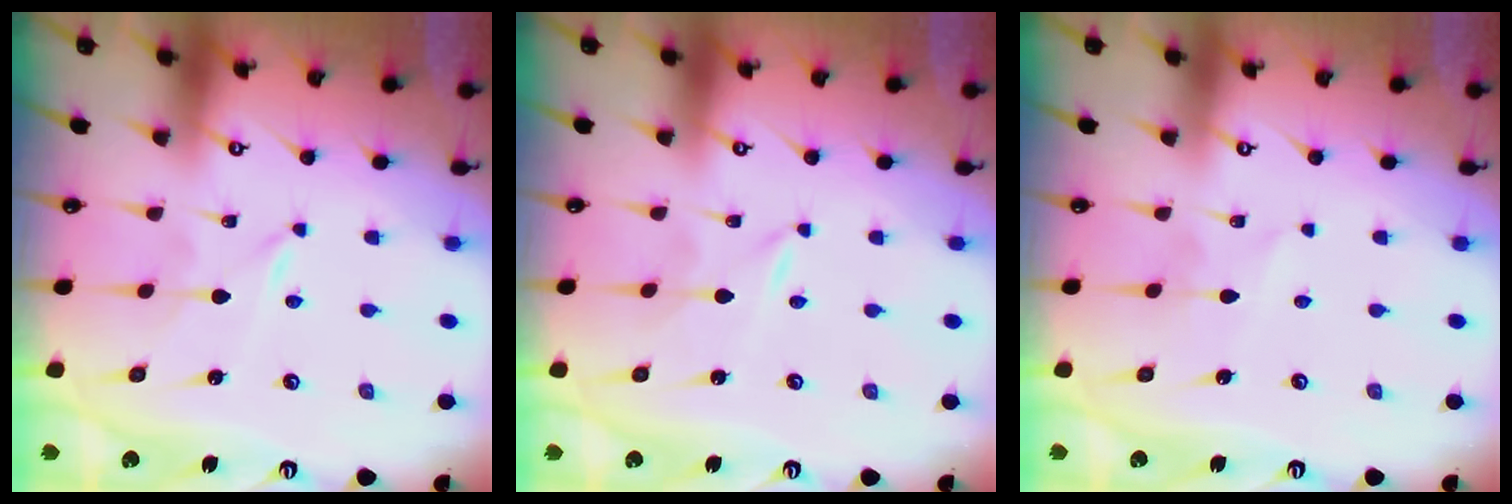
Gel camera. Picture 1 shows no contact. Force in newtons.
{"total": 0.0}
{"total": 2.7, "press": 2.7, "slide": 0.2}